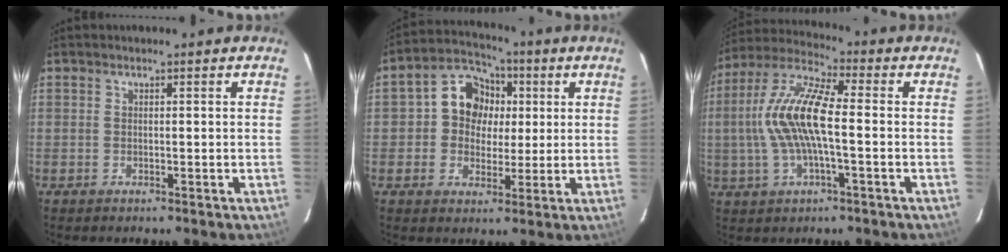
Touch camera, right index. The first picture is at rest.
{"total": 8.4, "force": [0.8, 7.7, 3.2], "torque": [-0.065, 0.028, 0.007]}
{"total": 14.0, "force": [-0.8, 3.8, 13.5], "torque": [-0.273, 0.011, -0.020]}